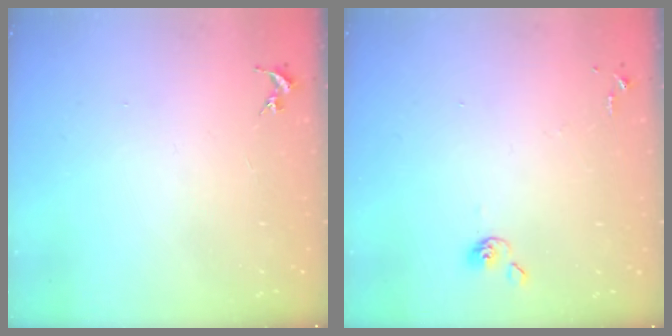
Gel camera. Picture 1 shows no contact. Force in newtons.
{"total": 5.0, "press": 5.0, "slide": 0.8}